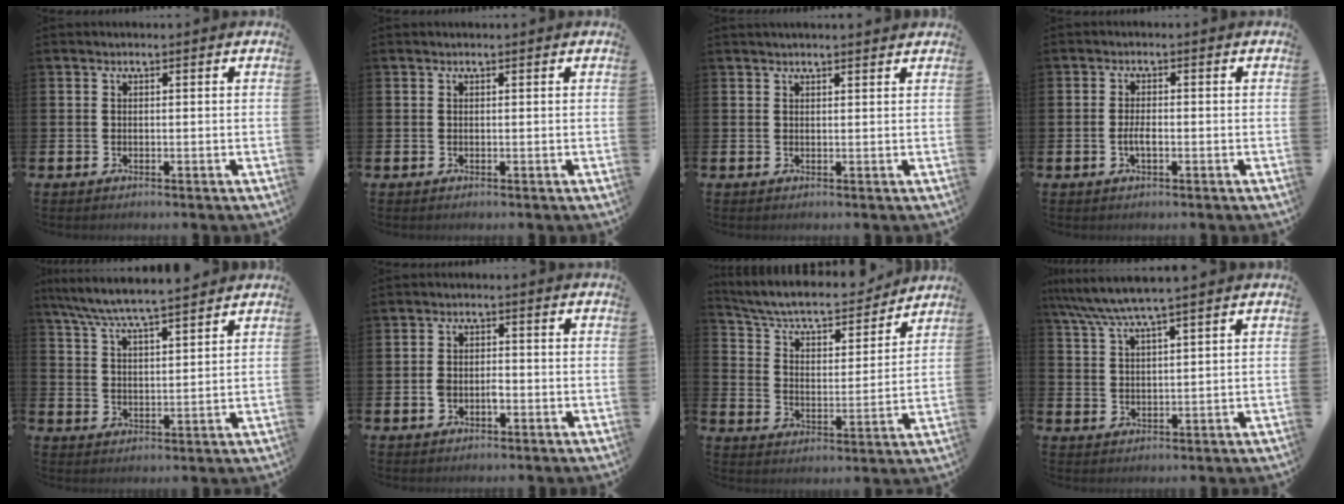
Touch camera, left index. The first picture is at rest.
{"total": 0.0}
{"total": 1.4, "force": [1.3, 0.0, 0.2], "torque": [0.005, -0.005, 0.022]}
{"total": 2.0, "force": [-0.5, 0.7, 1.7], "torque": [-0.028, -0.001, -0.012]}
{"total": 7.0, "force": [6.6, 0.2, 2.1], "torque": [-0.068, -0.031, 0.119]}
{"total": 2.4, "force": [-0.7, 1.5, 1.7], "torque": [-0.020, -0.001, -0.017]}
{"total": 7.1, "force": [6.4, 1.8, 2.4], "torque": [-0.083, -0.046, 0.106]}
{"total": 5.7, "force": [4.9, 0.0, 2.8], "torque": [-0.073, -0.016, 0.088]}